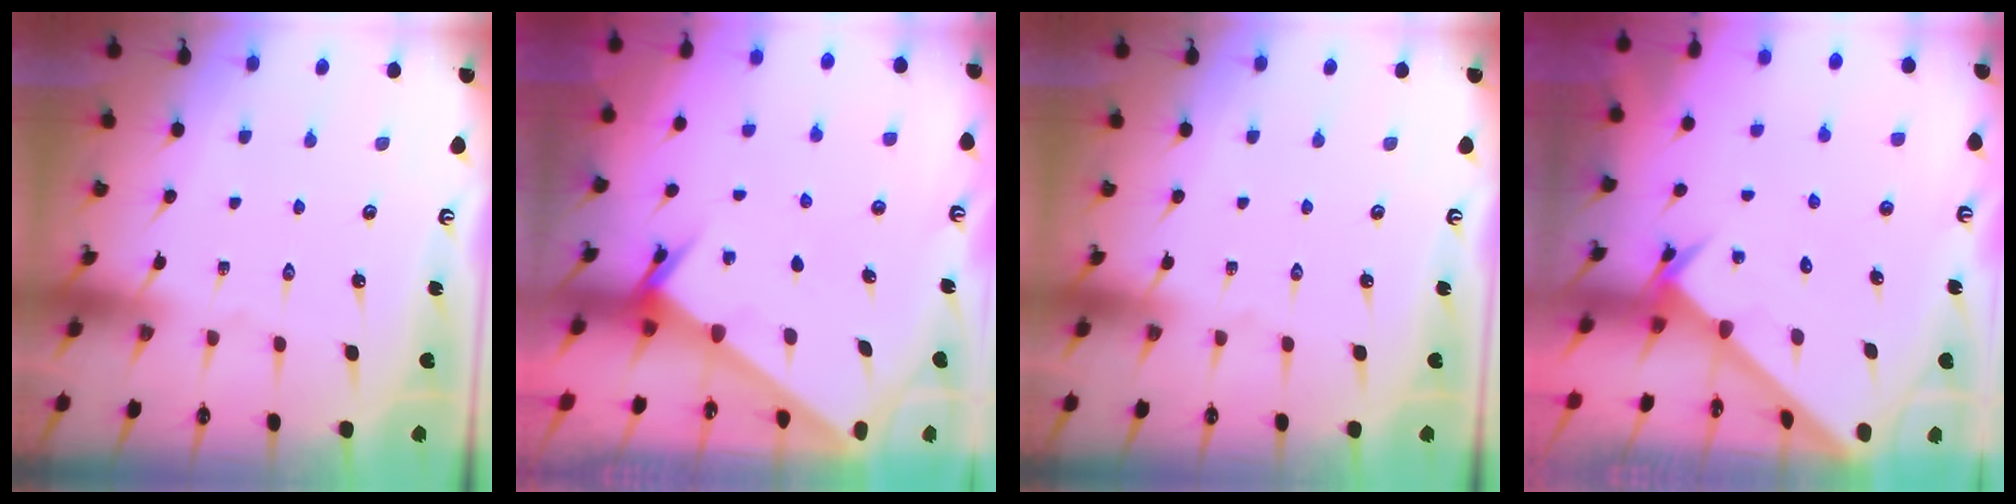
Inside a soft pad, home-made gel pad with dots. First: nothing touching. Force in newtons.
{"total": 2.5, "press": 2.5, "slide": 0.2}
{"total": 0.0}
{"total": 2.7, "press": 2.7, "slide": 0.2}